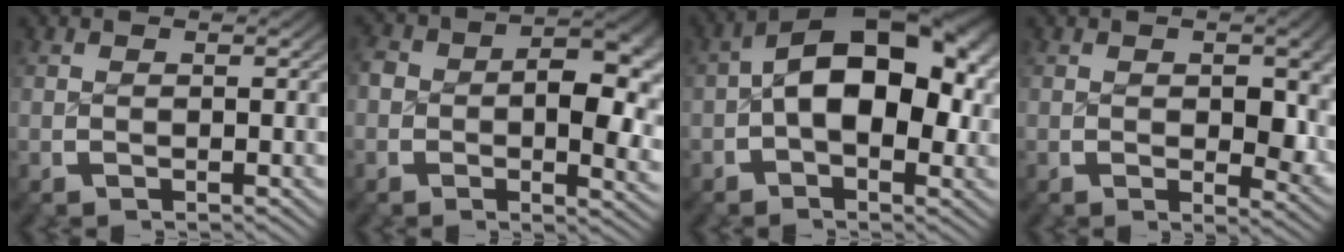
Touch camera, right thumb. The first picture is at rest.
{"total": 7.4, "force": [0.2, 4.6, 5.8], "torque": [-0.071, -0.019, 0.001]}
{"total": 13.4, "force": [0.7, 8.4, 10.5], "torque": [-0.152, -0.015, 0.006]}
{"total": 4.2, "force": [0.3, 2.4, 3.5], "torque": [-0.040, -0.026, 0.012]}